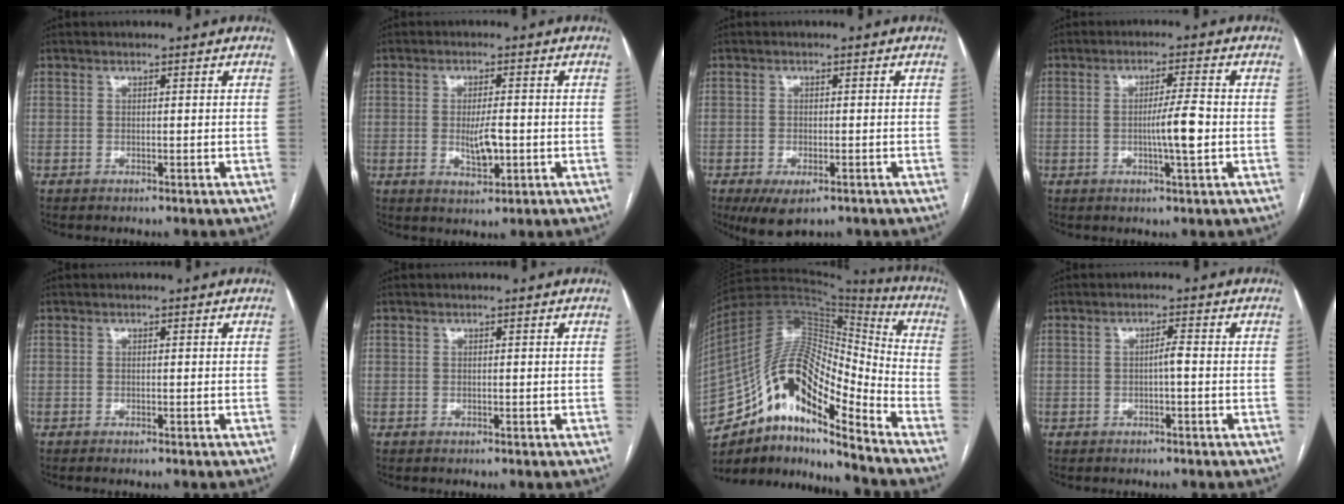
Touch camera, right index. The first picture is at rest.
{"total": 4.7, "force": [-0.7, 1.4, 4.4], "torque": [-0.081, -0.005, -0.008]}
{"total": 5.0, "force": [-3.0, 2.3, 3.3], "torque": [-0.055, -0.008, -0.039]}
{"total": 5.5, "force": [-0.8, -0.1, 5.5], "torque": [-0.090, -0.002, -0.014]}
{"total": 0.6, "force": [-0.5, 0.0, 0.3], "torque": [-0.005, -0.001, -0.009]}
{"total": 0.0}
{"total": 19.4, "force": [-11.9, 5.4, 14.4], "torque": [-0.273, 0.041, -0.200]}
{"total": 1.6, "force": [-0.4, 0.1, 1.5], "torque": [-0.023, 0.003, -0.007]}